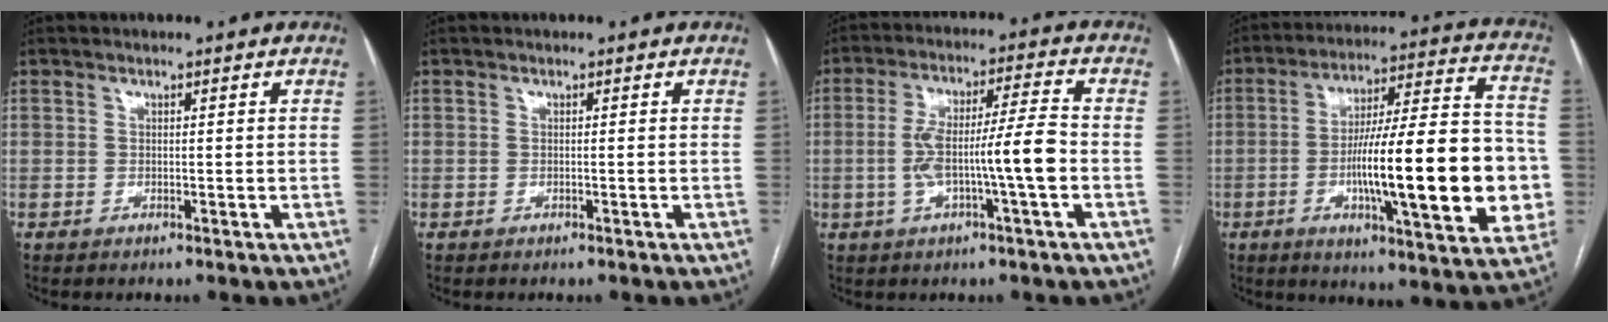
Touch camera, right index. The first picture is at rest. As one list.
[{"total": 0.0}, {"total": 10.0, "force": [-2.0, 0.2, 9.8], "torque": [-0.186, 0.018, -0.034]}, {"total": 24.2, "force": [-4.3, 3.7, 23.5], "torque": [-0.323, 0.016, -0.057]}]